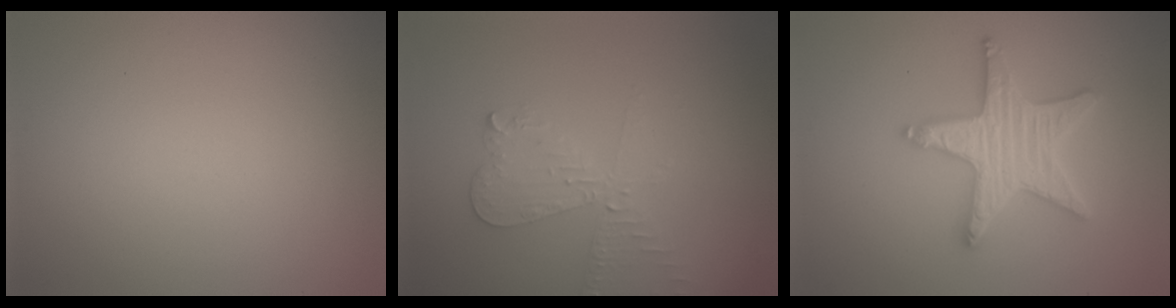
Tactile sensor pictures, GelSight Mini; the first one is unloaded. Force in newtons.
{"total": 3.0, "press": 2.8, "slide": 1.1}
{"total": 5.2, "press": 5.2, "slide": 0.9}